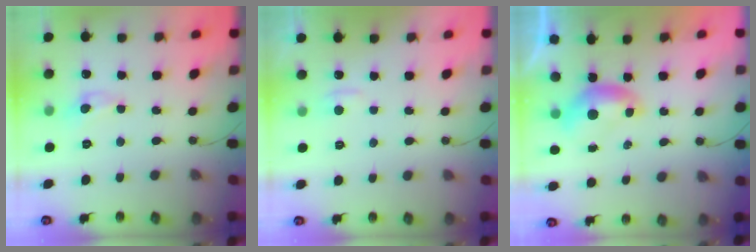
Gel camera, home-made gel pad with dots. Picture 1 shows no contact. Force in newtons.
{"total": 0.9, "press": 0.6, "slide": 0.7}
{"total": 0.0}